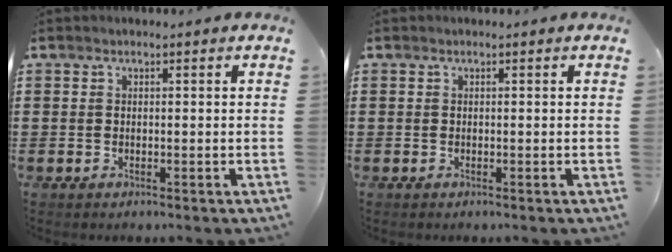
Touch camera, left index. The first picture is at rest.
{"total": 0.0}